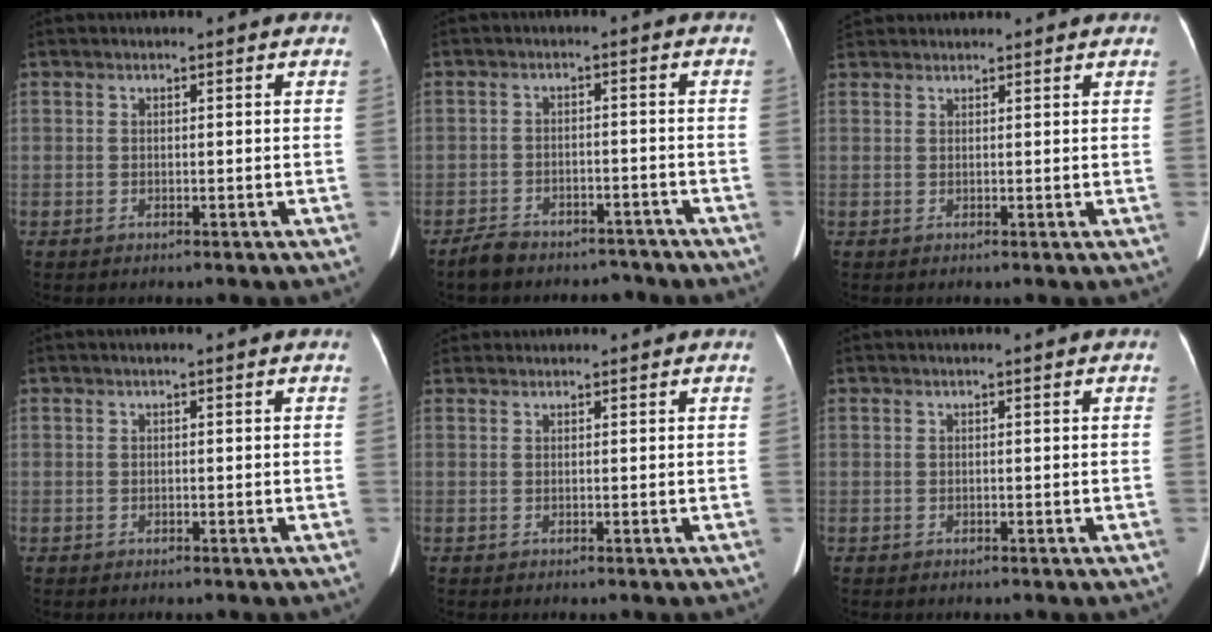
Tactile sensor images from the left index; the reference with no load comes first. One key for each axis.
{"total": 8.2, "fx": -7.1, "fy": 3.3, "fz": 2.5, "tx": -0.042, "ty": 0.004, "tz": -0.101}
{"total": 5.4, "fx": 5.1, "fy": 1.5, "fz": 1.2, "tx": -0.019, "ty": 0.039, "tz": 0.081}
{"total": 0.7, "fx": 0.6, "fy": -0.1, "fz": 0.4, "tx": -0.006, "ty": 0.009, "tz": 0.013}
{"total": 3.8, "fx": 3.7, "fy": 0.8, "fz": 0.7, "tx": -0.014, "ty": 0.033, "tz": 0.064}
{"total": 0.5, "fx": 0.4, "fy": -0.1, "fz": 0.3, "tx": -0.006, "ty": 0.005, "tz": 0.010}